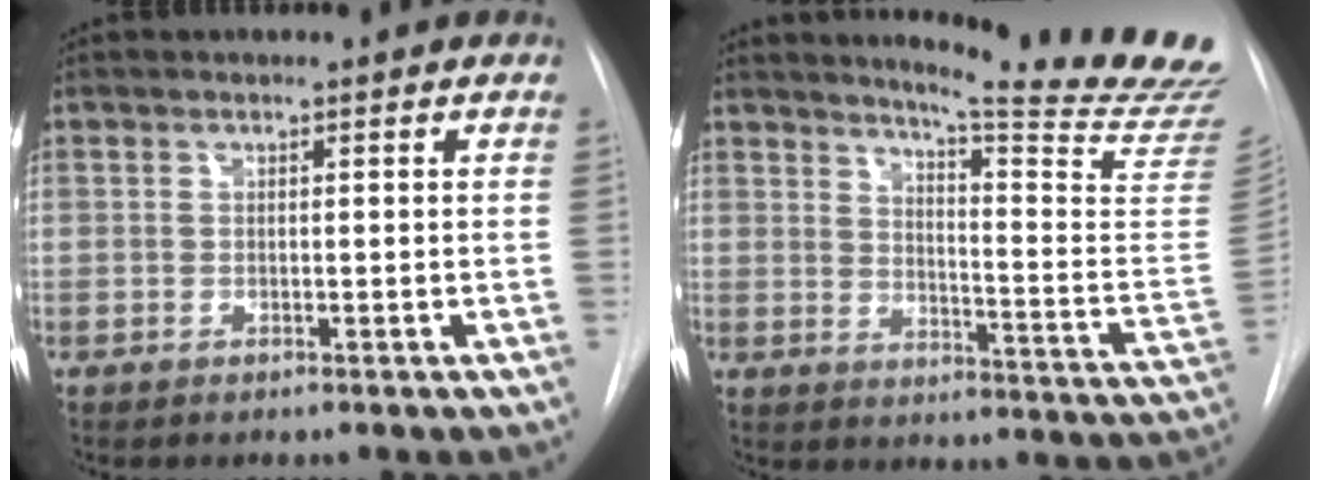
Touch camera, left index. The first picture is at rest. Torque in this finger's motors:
{"motor_torque": [0.48, -1.12, 0.03, 0.01]}